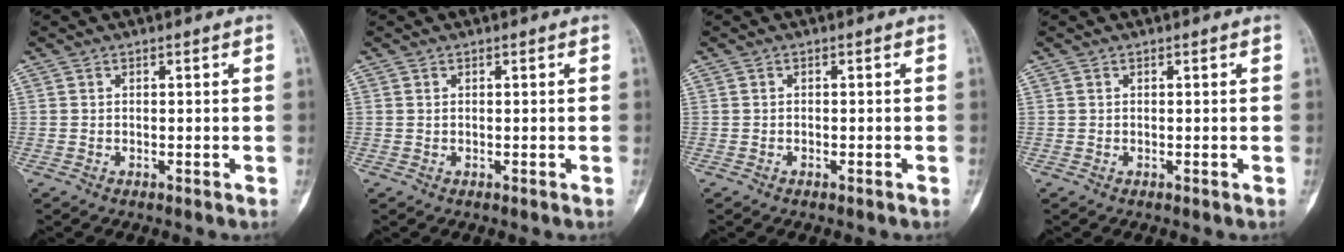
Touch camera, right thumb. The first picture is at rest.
{"total": 0.0}
{"total": 0.5, "force": [-0.4, 0.2, 0.3], "torque": [-0.013, 0.004, -0.005]}
{"total": 0.0}